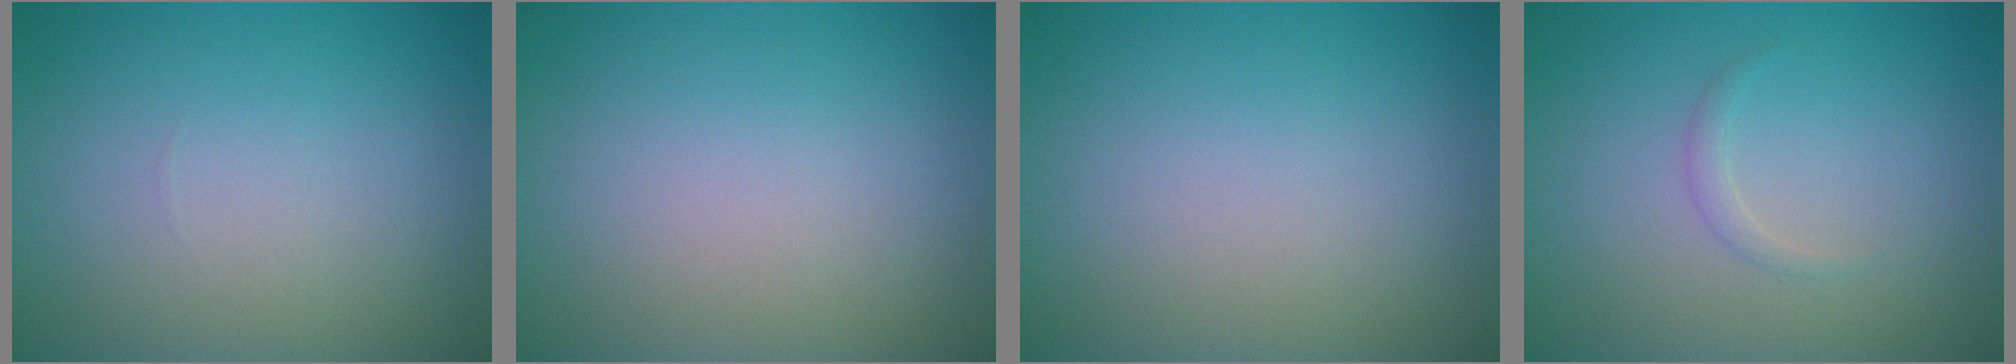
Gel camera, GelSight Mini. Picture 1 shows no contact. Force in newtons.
{"total": 0.0}
{"total": 0.0}
{"total": 0.7, "press": 0.7, "slide": 0.0}